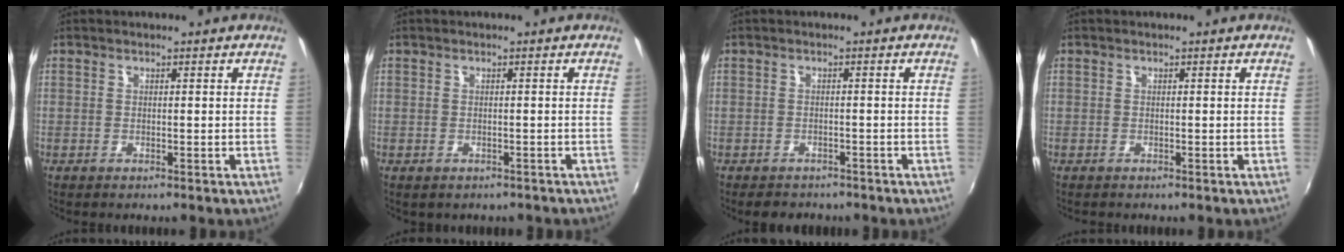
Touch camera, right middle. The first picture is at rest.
{"total": 1.6, "force": [-1.0, 1.1, 0.6], "torque": [-0.014, -0.007, -0.009]}
{"total": 4.1, "force": [-3.4, 2.0, 1.1], "torque": [-0.028, -0.009, -0.049]}
{"total": 0.0}